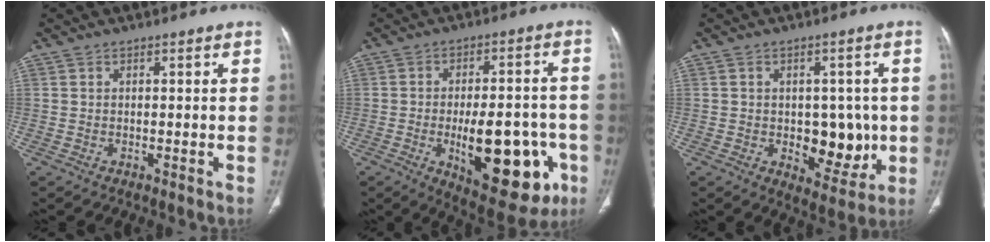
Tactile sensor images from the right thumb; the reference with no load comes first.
{"total": 20.3, "force": [-6.1, 9.1, 17.1], "torque": [-0.198, 0.019, -0.066]}
{"total": 10.6, "force": [-1.3, 6.7, 8.1], "torque": [-0.060, -0.003, -0.005]}